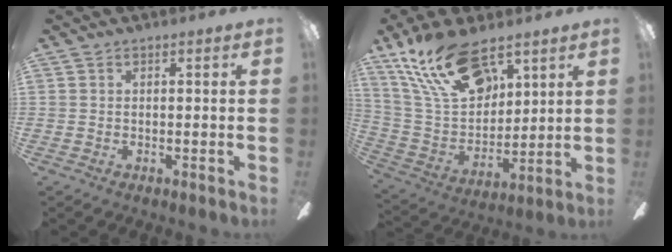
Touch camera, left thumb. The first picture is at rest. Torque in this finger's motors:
{"motor_torque": [0.28, 0.39, 1.55, -1.22, 0.35]}